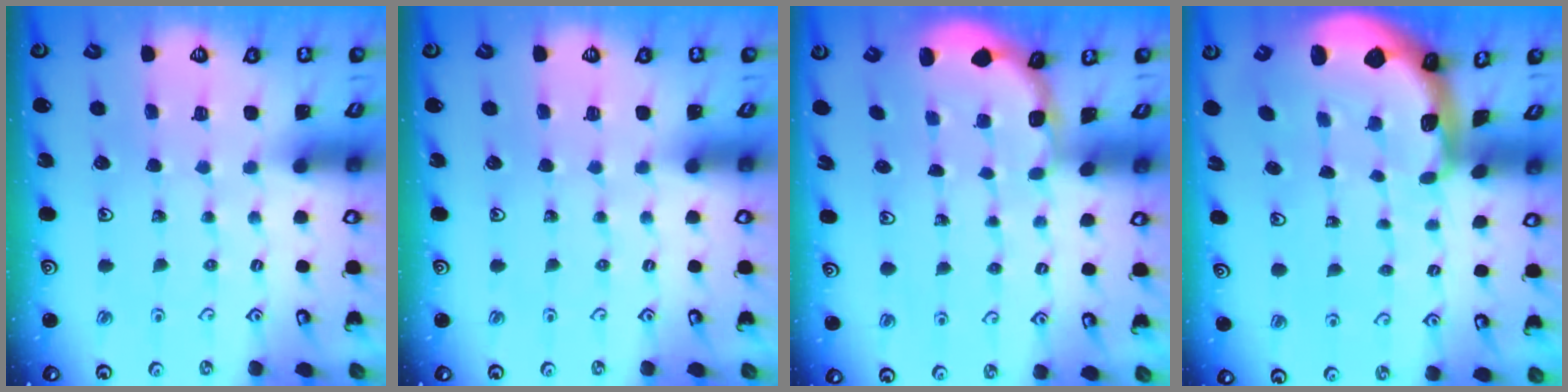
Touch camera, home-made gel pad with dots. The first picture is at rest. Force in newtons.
{"total": 0.0}
{"total": 1.8, "press": 1.7, "slide": 0.7}
{"total": 2.9, "press": 2.9, "slide": 0.5}